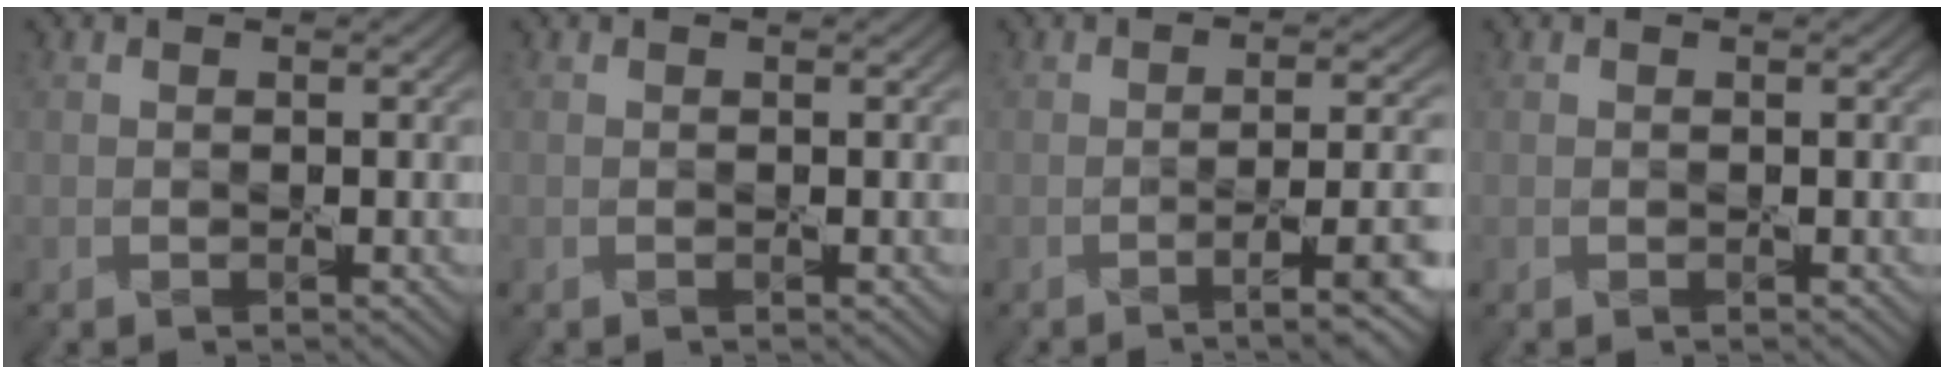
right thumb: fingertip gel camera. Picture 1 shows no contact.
{"total": 0.0}
{"total": 7.2, "force": [-3.3, 2.0, 6.1], "torque": [-0.083, -0.002, -0.050]}
{"total": 0.0}